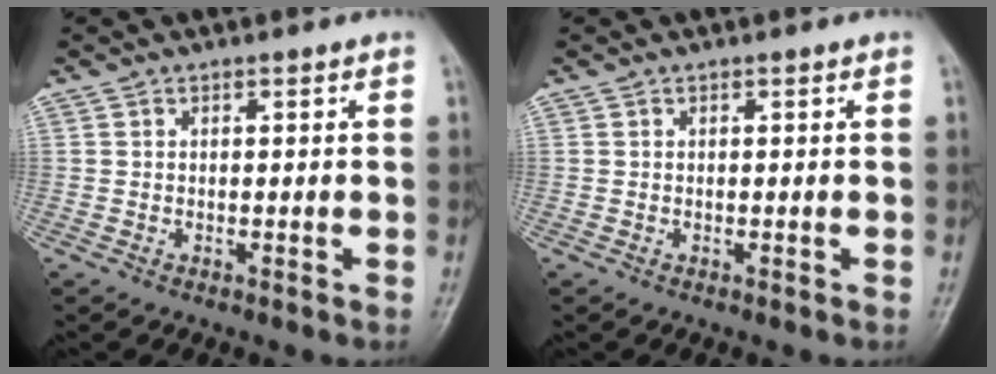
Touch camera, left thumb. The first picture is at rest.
{"total": 0.0}